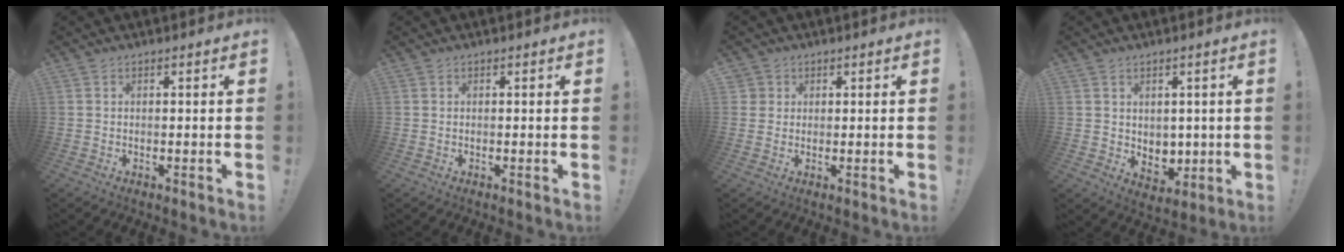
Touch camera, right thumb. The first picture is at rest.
{"total": 0.0}
{"total": 2.4, "force": [1.0, 2.1, 0.4], "torque": [-0.010, -0.001, 0.019]}
{"total": 5.5, "force": [2.8, 4.5, 1.5], "torque": [-0.012, -0.028, 0.056]}